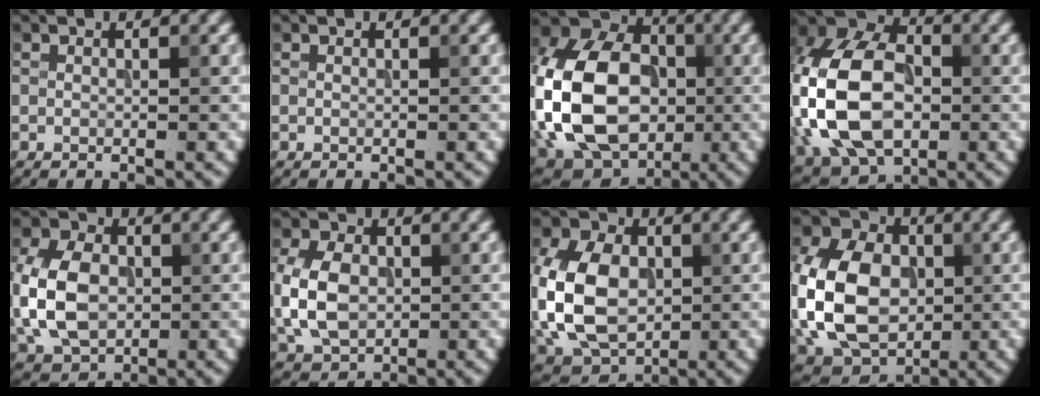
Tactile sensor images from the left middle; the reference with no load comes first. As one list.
[{"total": 0.0}, {"total": 15.6, "force": [-2.0, 11.3, 10.6], "torque": [-0.233, 0.009, -0.053]}, {"total": 12.4, "force": [-1.4, 8.6, 8.8], "torque": [-0.184, 0.004, -0.037]}, {"total": 8.2, "force": [-0.4, 6.0, 5.6], "torque": [-0.136, 0.004, -0.017]}, {"total": 6.4, "force": [-0.2, 4.7, 4.4], "torque": [-0.101, 0.003, -0.008]}, {"total": 10.1, "force": [-0.6, 7.2, 7.0], "torque": [-0.155, 0.006, -0.024]}, {"total": 12.3, "force": [-1.0, 9.1, 8.3], "torque": [-0.192, 0.012, -0.032]}]